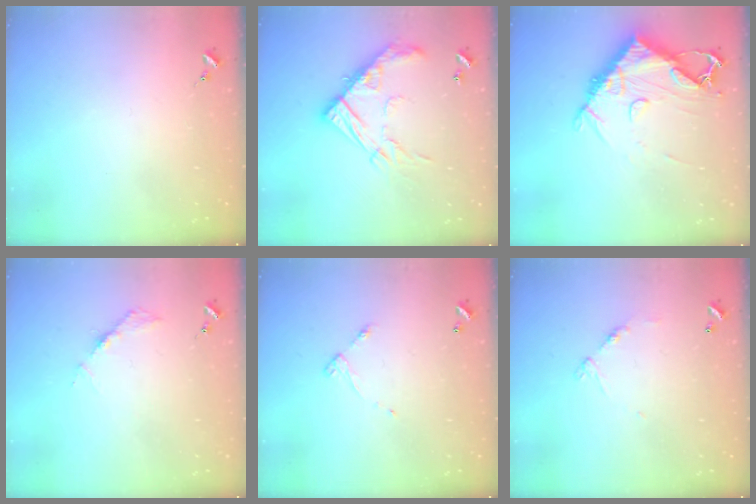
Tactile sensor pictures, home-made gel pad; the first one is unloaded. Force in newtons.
{"total": 17.6, "press": 17.6, "slide": 1.2}
{"total": 13.0, "press": 12.9, "slide": 1.5}
{"total": 3.6, "press": 3.6, "slide": 0.5}
{"total": 4.2, "press": 4.2, "slide": 0.2}
{"total": 6.7, "press": 6.6, "slide": 0.5}